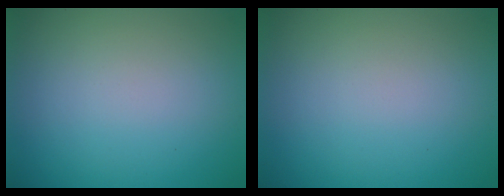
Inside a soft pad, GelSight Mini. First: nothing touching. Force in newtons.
{"total": 0.0}